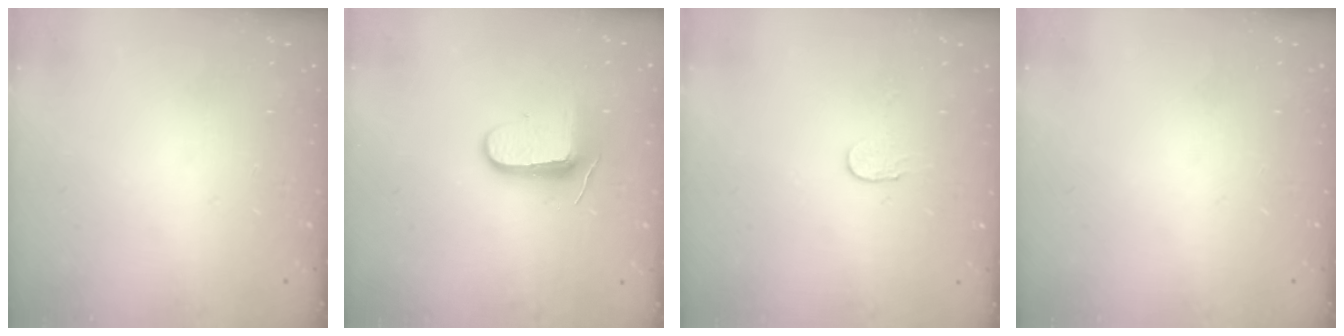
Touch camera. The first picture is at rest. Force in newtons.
{"total": 8.9, "press": 8.9, "slide": 0.9}
{"total": 2.7, "press": 2.7, "slide": 0.2}
{"total": 0.0}